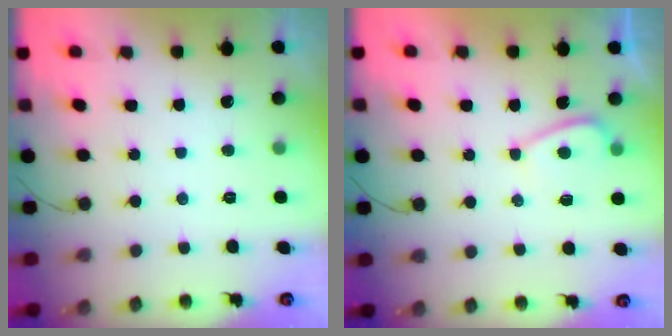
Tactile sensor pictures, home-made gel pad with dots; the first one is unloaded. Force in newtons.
{"total": 5.1, "press": 5.1, "slide": 0.6}